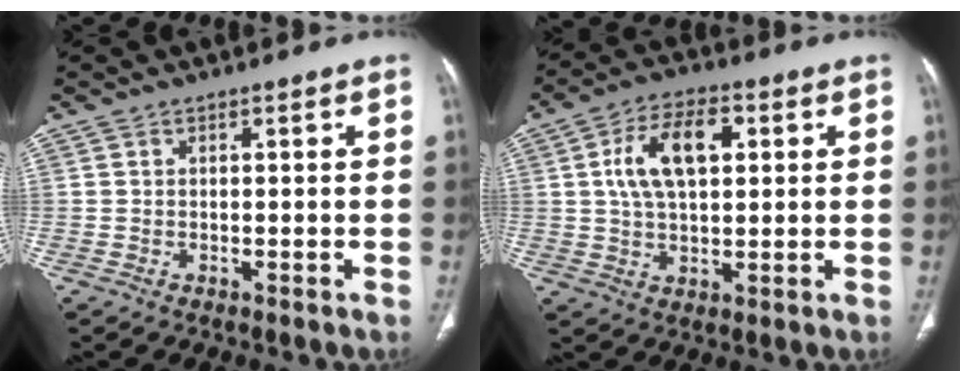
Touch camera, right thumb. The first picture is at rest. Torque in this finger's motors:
{"motor_torque": [-0.08, 0.16, 0.75, -0.13, 0.11]}